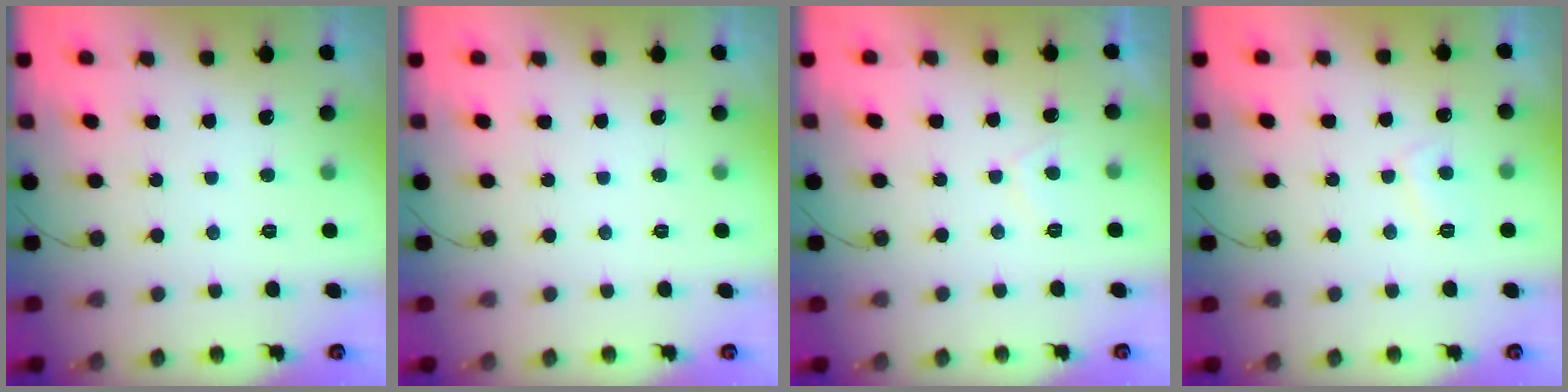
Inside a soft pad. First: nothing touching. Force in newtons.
{"total": 0.0}
{"total": 2.8, "press": 2.7, "slide": 0.8}
{"total": 3.3, "press": 3.2, "slide": 0.7}